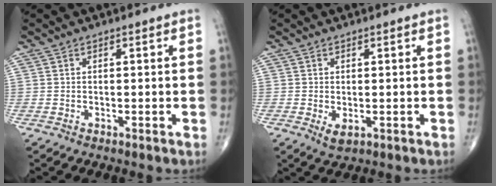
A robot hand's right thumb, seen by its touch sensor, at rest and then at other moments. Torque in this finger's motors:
{"motor_torque": [-0.24, 0.13, 0.17, 0.19, 0.09]}